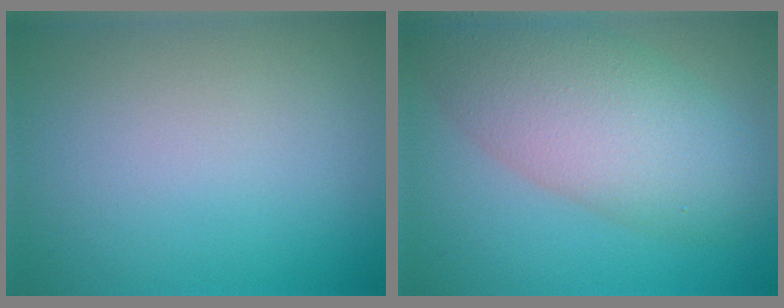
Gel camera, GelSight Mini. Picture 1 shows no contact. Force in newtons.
{"total": 8.1, "press": 8.1, "slide": 0.6}